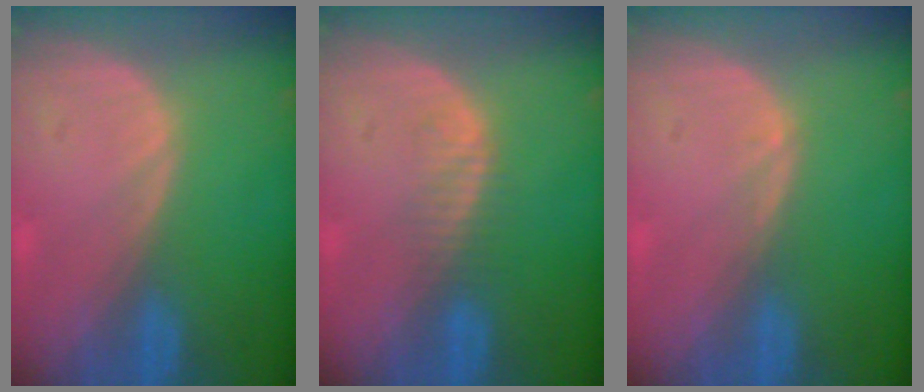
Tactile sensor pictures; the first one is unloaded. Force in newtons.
{"total": 2.3, "press": 2.3, "slide": 0.3}
{"total": 0.8, "press": 0.7, "slide": 0.1}